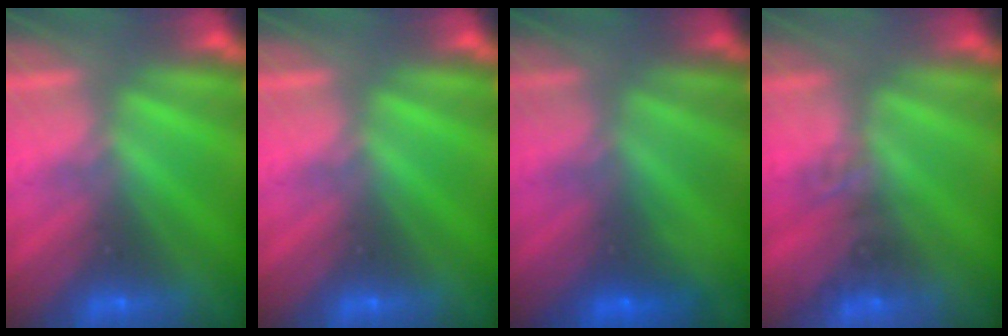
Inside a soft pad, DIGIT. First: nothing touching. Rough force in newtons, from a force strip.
{"total": 0.0}
{"total": 1.2}
{"total": 1.6}